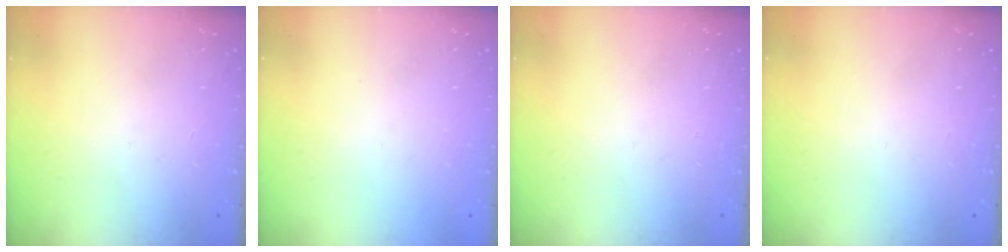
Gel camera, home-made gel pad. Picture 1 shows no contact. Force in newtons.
{"total": 1.5, "press": 1.5, "slide": 0.1}
{"total": 0.0}
{"total": 0.0}